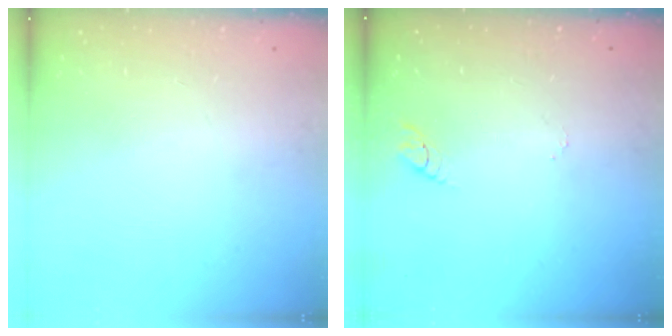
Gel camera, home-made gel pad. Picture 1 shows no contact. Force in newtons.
{"total": 3.1, "press": 3.1, "slide": 0.3}